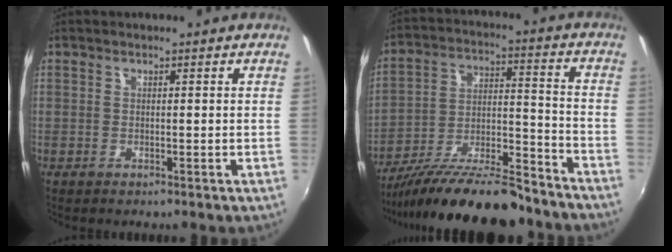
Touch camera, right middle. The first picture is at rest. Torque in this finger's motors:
{"motor_torque": [1.04, -1.10, 0.64, 0.18]}